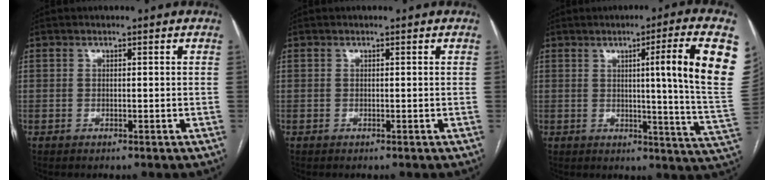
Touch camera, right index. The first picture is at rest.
{"total": 0.0}
{"total": 16.0, "force": [4.6, -2.5, 15.2], "torque": [-0.181, -0.020, 0.052]}